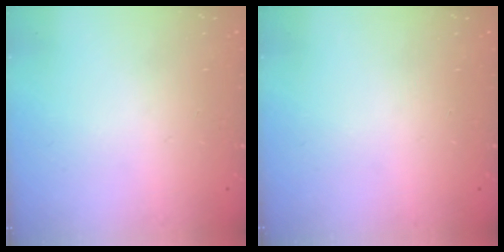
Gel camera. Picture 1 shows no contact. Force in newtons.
{"total": 0.0}